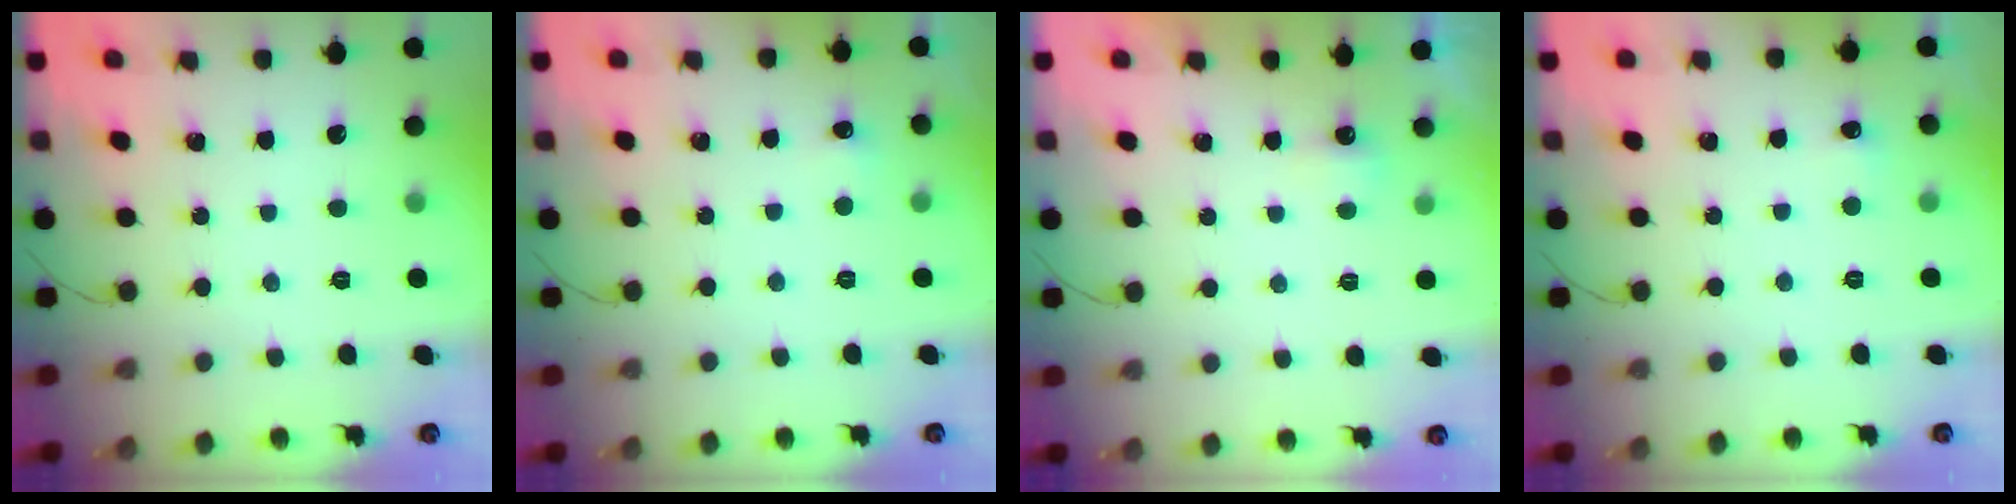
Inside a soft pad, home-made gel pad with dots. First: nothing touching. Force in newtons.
{"total": 3.6, "press": 3.4, "slide": 1.0}
{"total": 2.3, "press": 2.2, "slide": 0.6}
{"total": 3.6, "press": 3.4, "slide": 1.0}